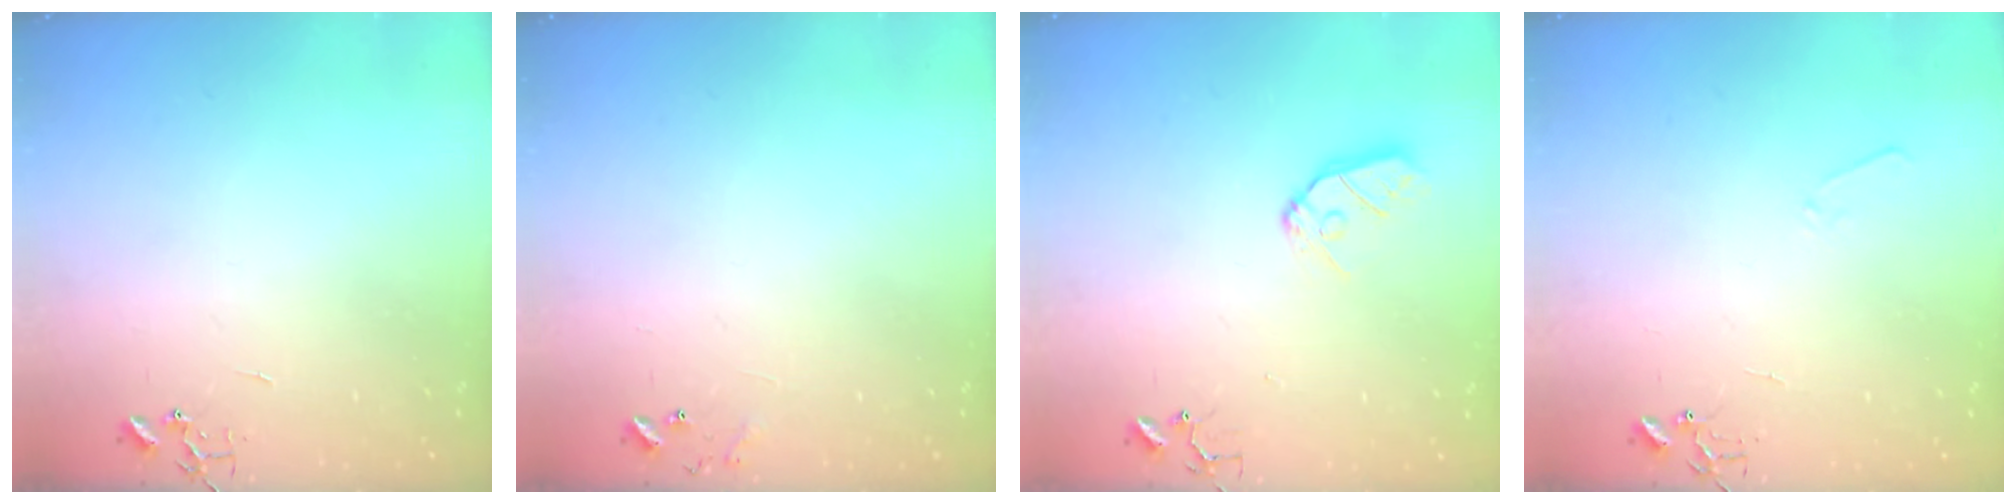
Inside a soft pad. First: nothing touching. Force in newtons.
{"total": 7.0, "press": 7.0, "slide": 0.5}
{"total": 9.2, "press": 9.2, "slide": 0.8}
{"total": 4.8, "press": 4.7, "slide": 0.7}